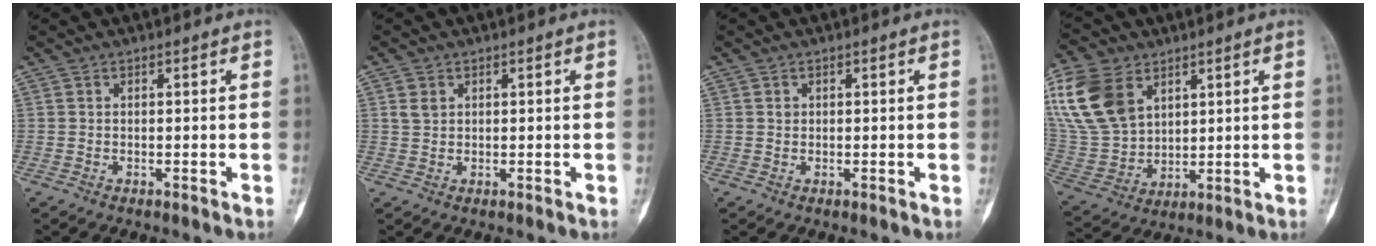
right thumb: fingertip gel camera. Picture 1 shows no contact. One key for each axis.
{"total": 2.3, "fx": 1.0, "fy": 1.7, "fz": 1.2, "tx": -0.021, "ty": 0.000, "tz": 0.024}
{"total": 0.8, "fx": 0.2, "fy": 0.7, "fz": 0.3, "tx": 0.003, "ty": 0.001, "tz": 0.004}
{"total": 18.4, "fx": 8.1, "fy": 12.6, "fz": 10.8, "tx": -0.219, "ty": -0.018, "tz": 0.168}